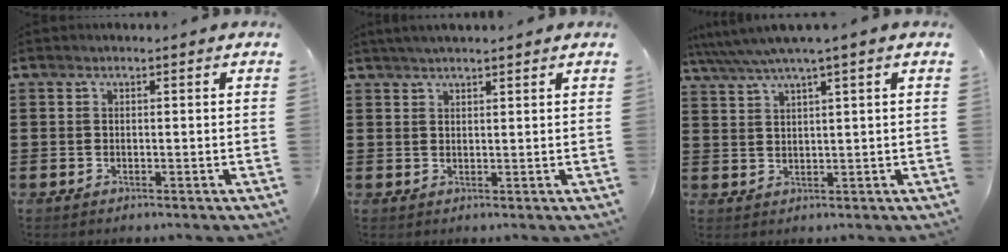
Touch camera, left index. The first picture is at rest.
{"total": 1.7, "force": [1.6, 0.0, 0.6], "torque": [-0.014, 0.002, 0.031]}
{"total": 3.6, "force": [2.4, -0.2, 2.7], "torque": [-0.060, -0.003, 0.040]}